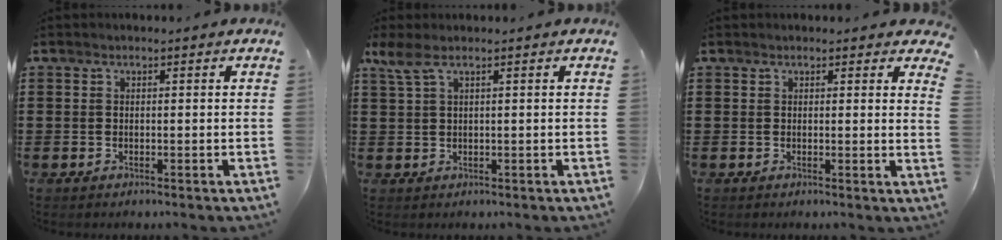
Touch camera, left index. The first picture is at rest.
{"total": 2.0, "force": [1.0, 0.4, 1.8], "torque": [-0.047, -0.004, 0.015]}
{"total": 1.3, "force": [1.2, 0.4, 0.3], "torque": [-0.003, 0.000, 0.022]}